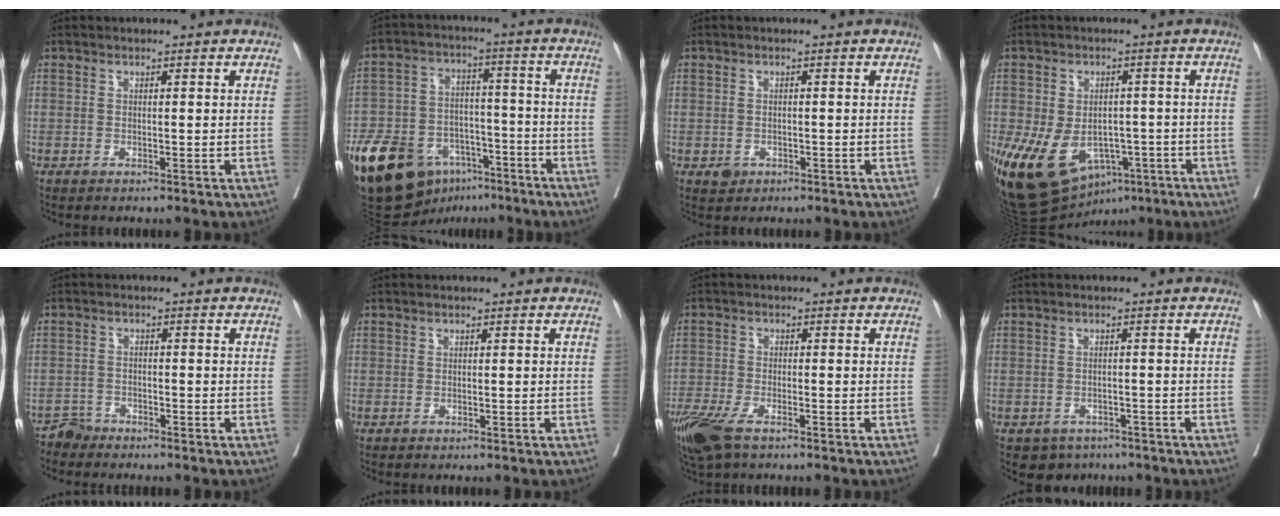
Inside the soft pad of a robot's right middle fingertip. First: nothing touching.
{"total": 17.3, "force": [-10.7, 9.9, 9.4], "torque": [-0.167, 0.020, -0.178]}
{"total": 1.5, "force": [-0.7, 1.3, 0.5], "torque": [-0.003, 0.004, -0.005]}
{"total": 17.1, "force": [-7.5, 11.2, 10.4], "torque": [-0.219, -0.001, -0.097]}
{"total": 2.2, "force": [-2.0, 0.5, -0.6], "torque": [0.016, -0.003, -0.041]}
{"total": 0.0}
{"total": 8.5, "force": [-5.9, 2.7, 5.5], "torque": [-0.111, -0.020, -0.108]}
{"total": 4.0, "force": [-2.9, 2.8, 0.3], "torque": [0.000, 0.007, -0.038]}